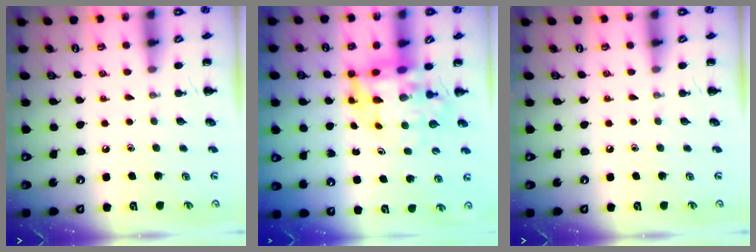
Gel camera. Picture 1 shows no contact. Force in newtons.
{"total": 7.4, "press": 7.0, "slide": 2.3}
{"total": 0.0}